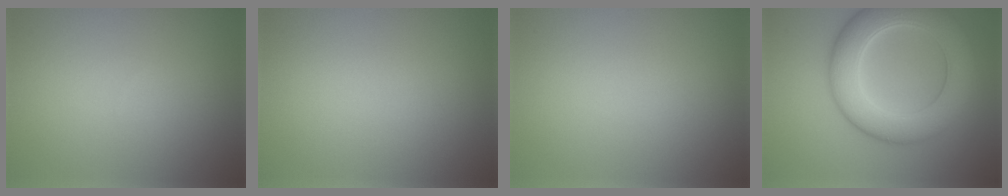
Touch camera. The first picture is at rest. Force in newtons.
{"total": 0.0}
{"total": 0.0}
{"total": 9.0, "press": 9.0, "slide": 0.2}